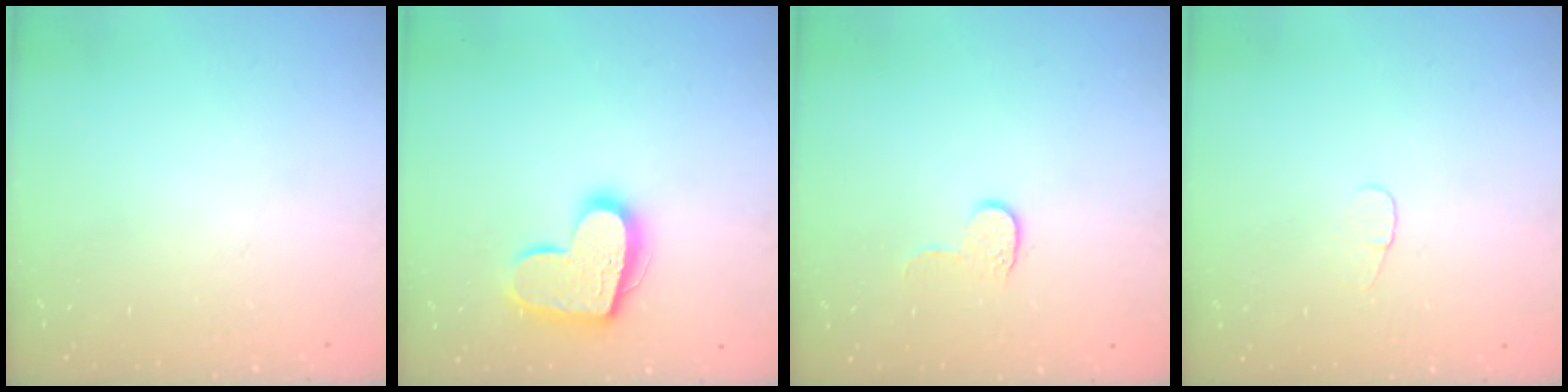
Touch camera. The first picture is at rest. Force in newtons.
{"total": 16.4, "press": 16.4, "slide": 1.2}
{"total": 4.2, "press": 4.2, "slide": 0.3}
{"total": 3.4, "press": 3.3, "slide": 0.4}